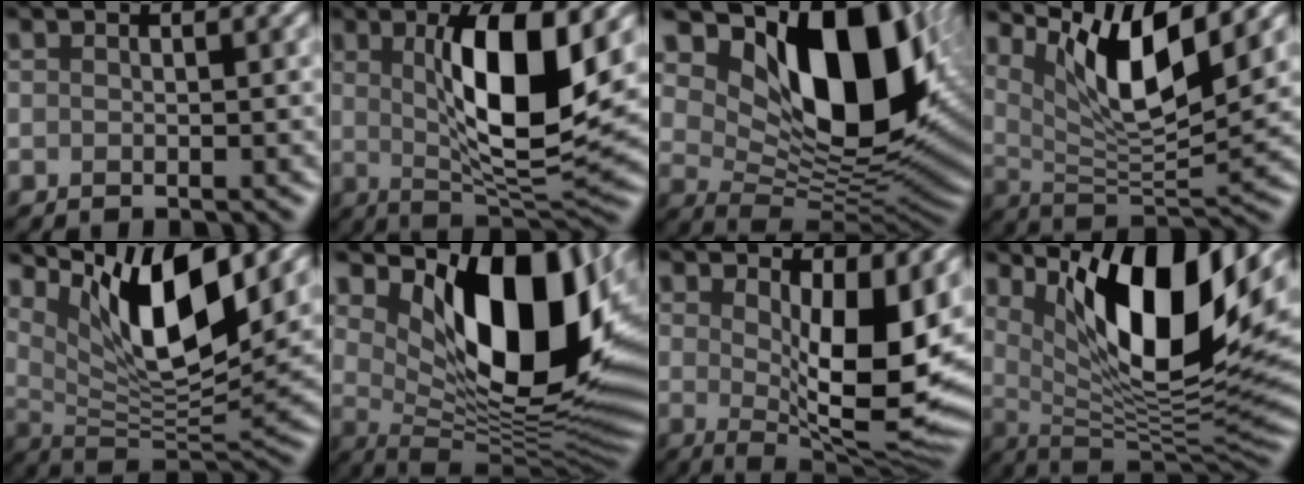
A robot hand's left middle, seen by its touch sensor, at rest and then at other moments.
{"total": 10.0, "force": [2.0, 2.7, 9.4], "torque": [-0.149, -0.014, 0.041]}
{"total": 13.5, "force": [4.4, 7.9, 10.0], "torque": [-0.155, -0.020, 0.087]}
{"total": 8.7, "force": [4.7, 2.2, 7.0], "torque": [-0.117, -0.015, 0.090]}
{"total": 10.3, "force": [5.1, 3.1, 8.4], "torque": [-0.142, -0.017, 0.101]}
{"total": 13.8, "force": [4.4, 7.0, 11.1], "torque": [-0.158, -0.017, 0.086]}
{"total": 10.6, "force": [1.8, 3.7, 9.8], "torque": [-0.138, -0.022, 0.031]}
{"total": 12.9, "force": [5.3, 3.9, 11.1], "torque": [-0.175, -0.015, 0.101]}